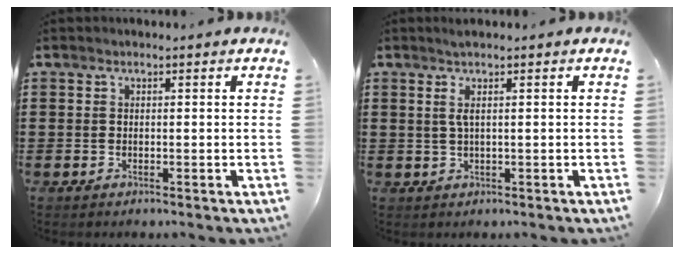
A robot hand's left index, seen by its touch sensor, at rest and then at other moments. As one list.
[{"total": 2.0, "force": [0.6, -0.1, 1.8], "torque": [-0.044, -0.007, 0.009]}]